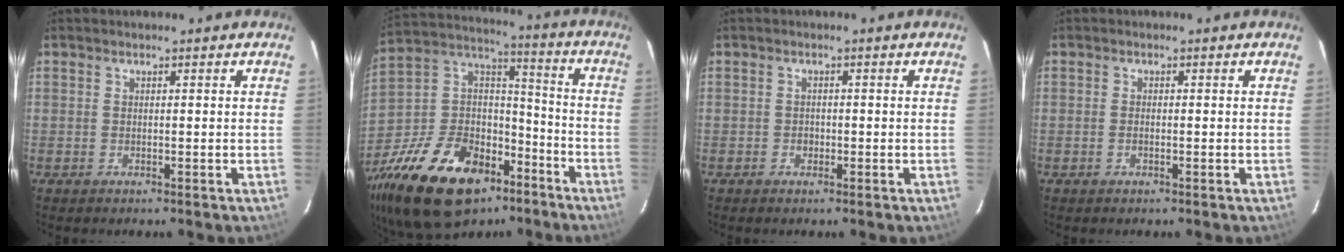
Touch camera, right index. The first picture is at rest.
{"total": 28.1, "force": [-17.1, 15.9, 15.7], "torque": [-0.328, 0.023, -0.265]}
{"total": 1.2, "force": [-0.5, 1.0, 0.4], "torque": [-0.005, 0.002, -0.005]}
{"total": 1.0, "force": [-0.3, 0.3, 0.9], "torque": [-0.021, 0.001, -0.007]}